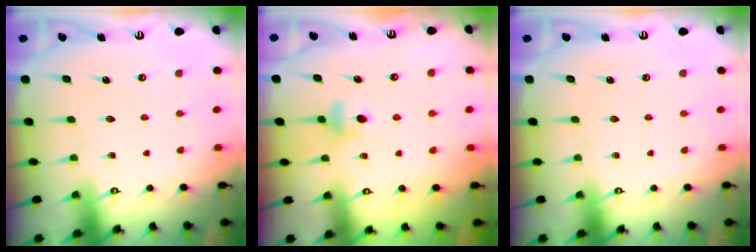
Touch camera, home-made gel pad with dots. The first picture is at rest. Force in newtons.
{"total": 4.5, "press": 4.4, "slide": 0.6}
{"total": 0.0}